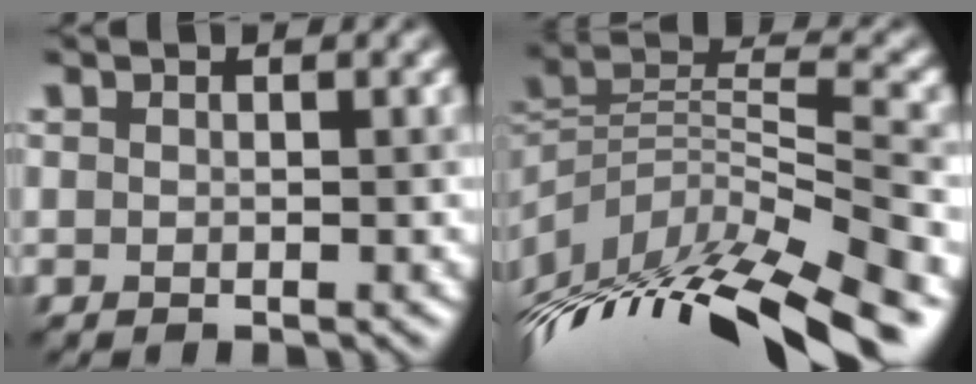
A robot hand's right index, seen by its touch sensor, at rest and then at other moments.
{"total": 14.0, "force": [-7.4, 4.0, 11.2], "torque": [-0.222, 0.017, -0.119]}